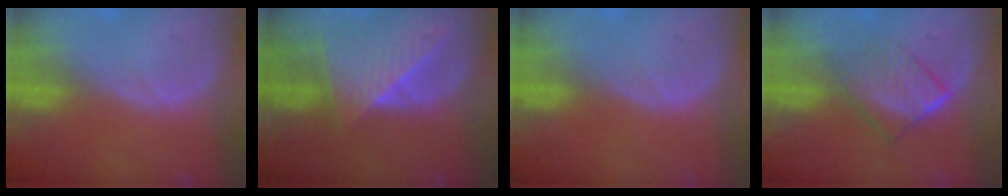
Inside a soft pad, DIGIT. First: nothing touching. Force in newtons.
{"total": 7.7, "press": 7.3, "slide": 2.5}
{"total": 0.0}
{"total": 6.7, "press": 5.9, "slide": 3.2}